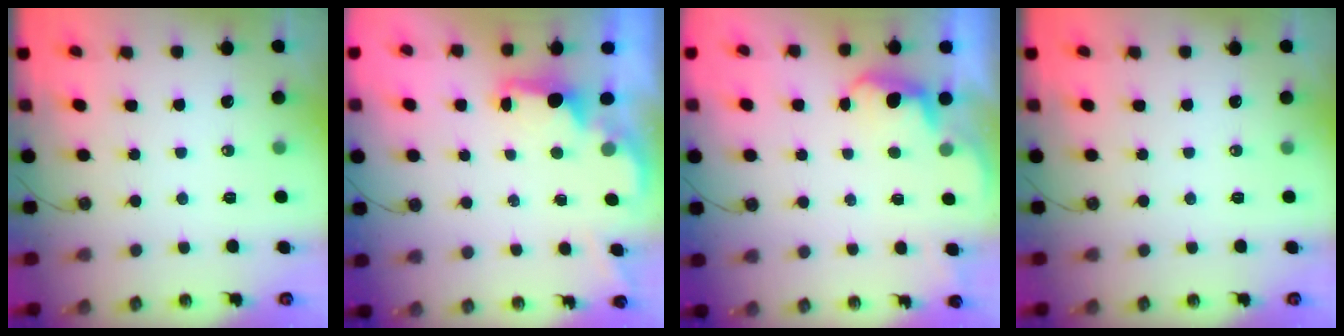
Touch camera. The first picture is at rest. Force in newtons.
{"total": 1.7, "press": 1.6, "slide": 0.6}
{"total": 2.3, "press": 2.1, "slide": 0.9}
{"total": 0.0}